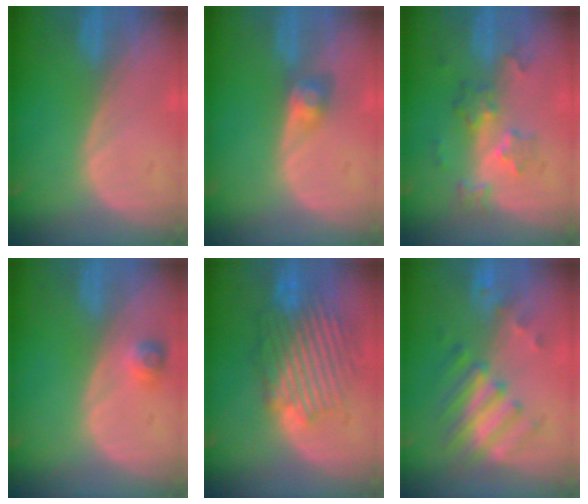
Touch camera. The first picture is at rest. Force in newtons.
{"total": 3.0, "press": 2.6, "slide": 1.4}
{"total": 6.1, "press": 5.3, "slide": 2.9}
{"total": 2.2, "press": 2.2, "slide": 0.4}
{"total": 9.6, "press": 9.4, "slide": 2.2}
{"total": 8.1, "press": 7.0, "slide": 3.9}